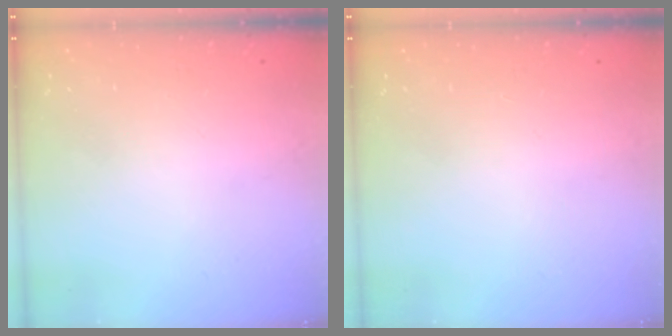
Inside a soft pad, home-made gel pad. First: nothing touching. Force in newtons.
{"total": 0.0}